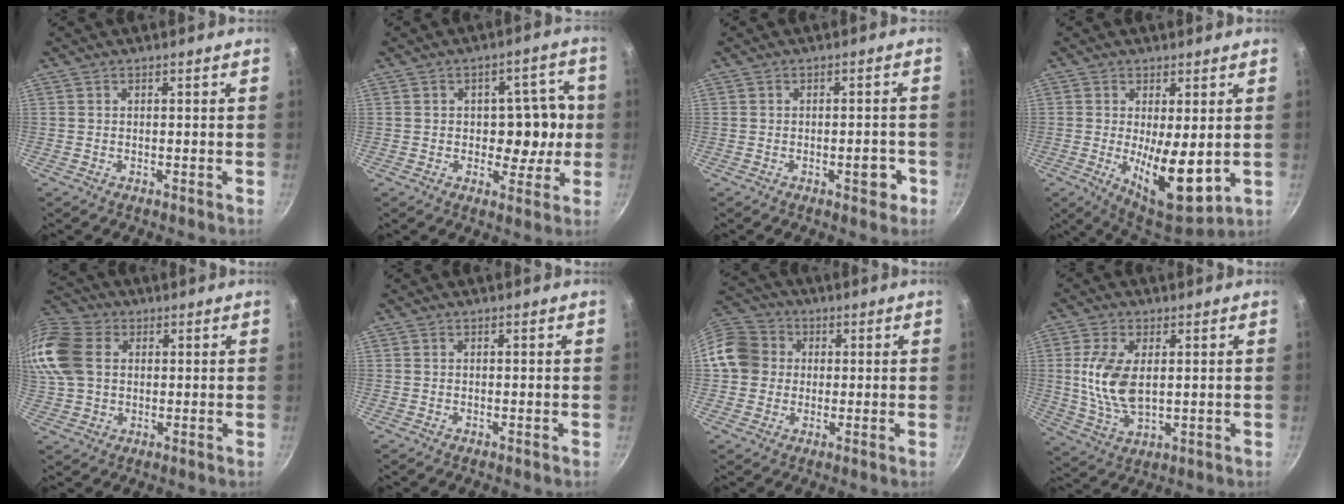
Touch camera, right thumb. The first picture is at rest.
{"total": 9.3, "force": [-0.5, 6.5, 6.6], "torque": [-0.035, 0.018, -0.009]}
{"total": 3.9, "force": [-1.6, 1.8, 3.0], "torque": [-0.016, 0.019, -0.020]}
{"total": 11.8, "force": [-0.5, 4.3, 11.0], "torque": [-0.159, -0.028, 0.004]}
{"total": 19.9, "force": [4.3, 15.2, 12.1], "torque": [-0.288, 0.030, 0.073]}
{"total": 0.0}
{"total": 10.8, "force": [1.1, 9.8, 4.4], "torque": [-0.056, 0.021, 0.003]}
{"total": 10.7, "force": [1.5, 5.7, 9.0], "torque": [-0.178, -0.010, 0.034]}